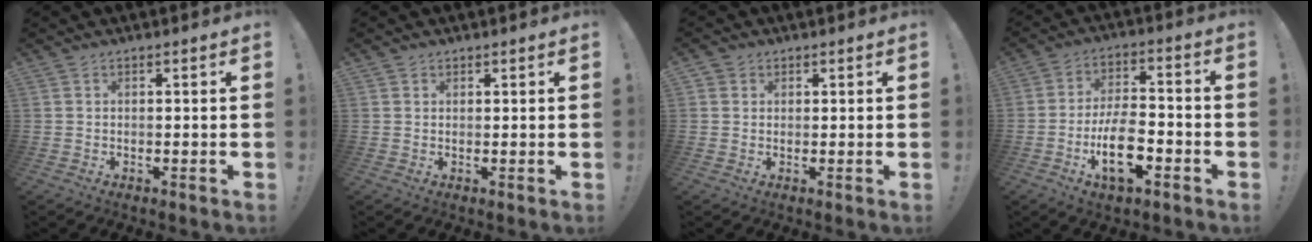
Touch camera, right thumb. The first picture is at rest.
{"total": 0.9, "force": [0.7, 0.6, 0.0], "torque": [0.005, -0.002, 0.012]}
{"total": 2.1, "force": [1.0, 1.7, 0.4], "torque": [-0.002, -0.004, 0.018]}
{"total": 13.7, "force": [-5.3, 6.5, 10.9], "torque": [-0.191, 0.017, -0.094]}